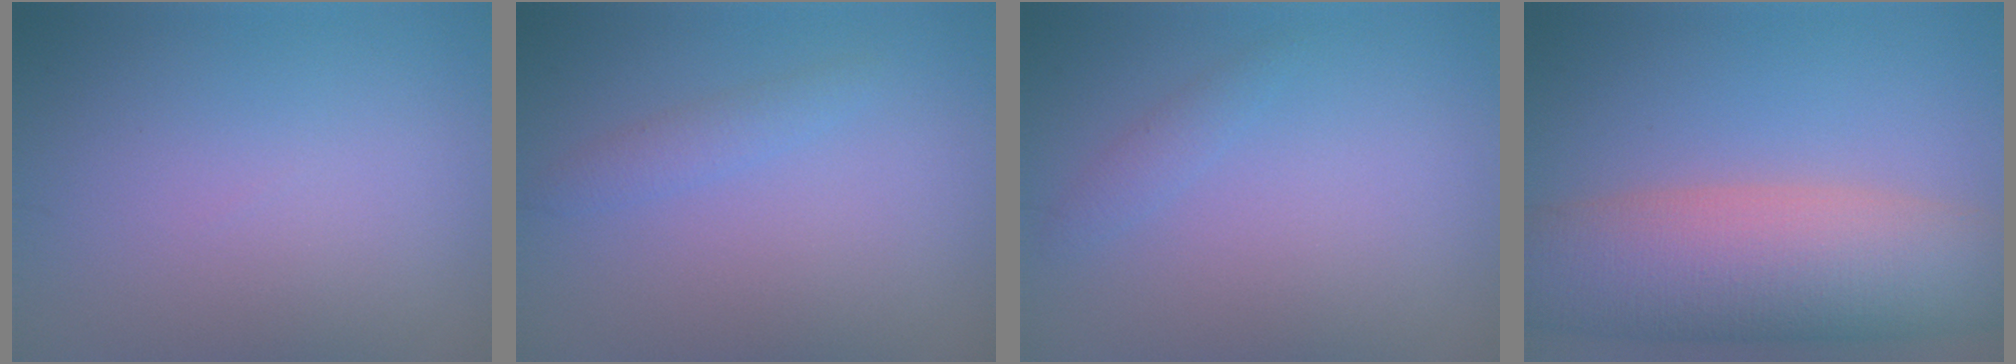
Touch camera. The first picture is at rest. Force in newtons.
{"total": 1.3, "press": 1.3, "slide": 0.1}
{"total": 1.0, "press": 1.0, "slide": 0.1}
{"total": 10.6, "press": 10.6, "slide": 0.8}